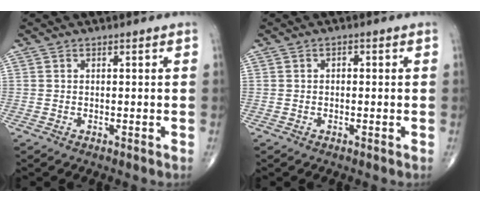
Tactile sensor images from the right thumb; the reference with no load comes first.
{"total": 0.8, "force": [0.0, 0.6, 0.5], "torque": [-0.003, 0.002, -0.005]}